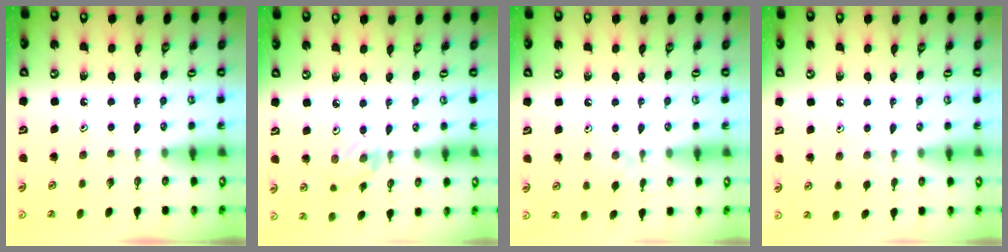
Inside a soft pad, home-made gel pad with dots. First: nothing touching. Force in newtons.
{"total": 1.6, "press": 1.5, "slide": 0.3}
{"total": 5.0, "press": 4.9, "slide": 0.6}
{"total": 3.1, "press": 3.1, "slide": 0.6}